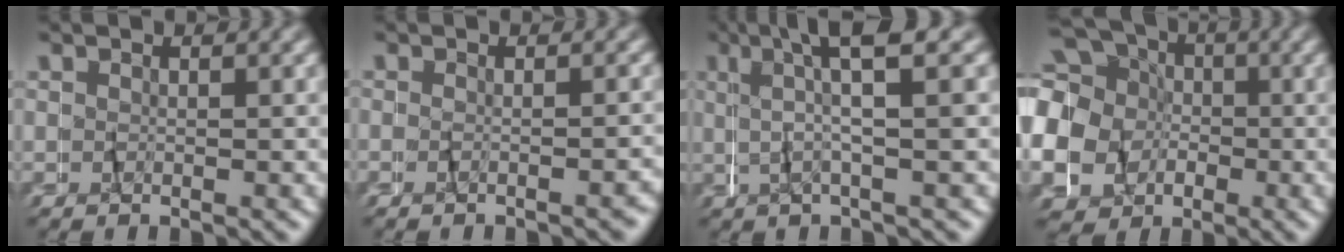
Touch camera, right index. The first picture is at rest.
{"total": 1.5, "force": [-1.2, -0.8, 0.2], "torque": [-0.001, 0.001, -0.021]}
{"total": 4.7, "force": [2.1, -0.7, 4.1], "torque": [-0.075, 0.021, 0.029]}
{"total": 15.1, "force": [-1.1, 14.1, 5.4], "torque": [-0.163, -0.036, -0.033]}